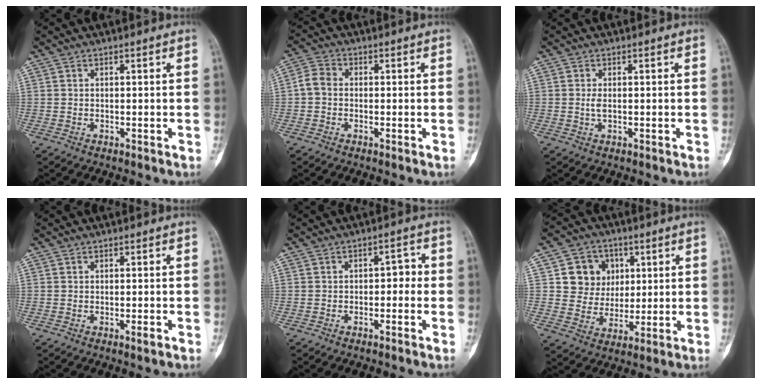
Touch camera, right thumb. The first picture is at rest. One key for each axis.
{"total": 3.7, "fx": -0.4, "fy": 3.0, "fz": 2.2, "tx": -0.040, "ty": 0.011, "tz": -0.016}
{"total": 2.9, "fx": -0.3, "fy": 1.2, "fz": 2.6, "tx": -0.062, "ty": -0.001, "tz": -0.007}
{"total": 0.8, "fx": -0.4, "fy": 0.1, "fz": 0.7, "tx": -0.012, "ty": -0.002, "tz": -0.005}
{"total": 2.8, "fx": -0.6, "fy": 1.8, "fz": 2.1, "tx": -0.011, "ty": 0.021, "tz": -0.016}
{"total": 10.1, "fx": 2.9, "fy": 9.2, "fz": 3.0, "tx": -0.006, "ty": -0.004, "tz": 0.053}